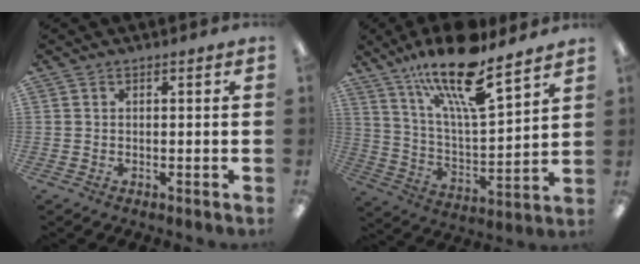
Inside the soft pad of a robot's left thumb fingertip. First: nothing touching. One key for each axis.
{"total": 19.7, "fx": 14.8, "fy": 4.6, "fz": 12.2, "tx": -0.218, "ty": -0.089, "tz": 0.248}